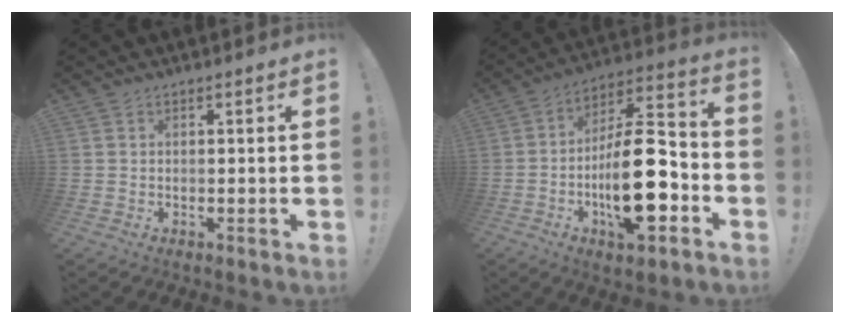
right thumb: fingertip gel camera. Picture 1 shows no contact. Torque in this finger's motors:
{"motor_torque": [2.29, 2.42, 1.38, -1.38, 0.53]}